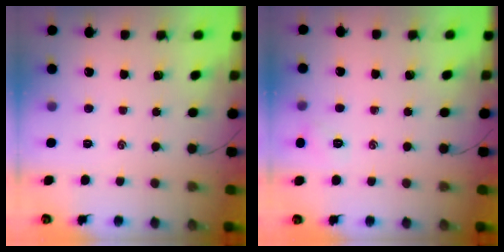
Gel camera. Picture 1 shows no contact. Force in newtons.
{"total": 5.1, "press": 4.9, "slide": 1.3}